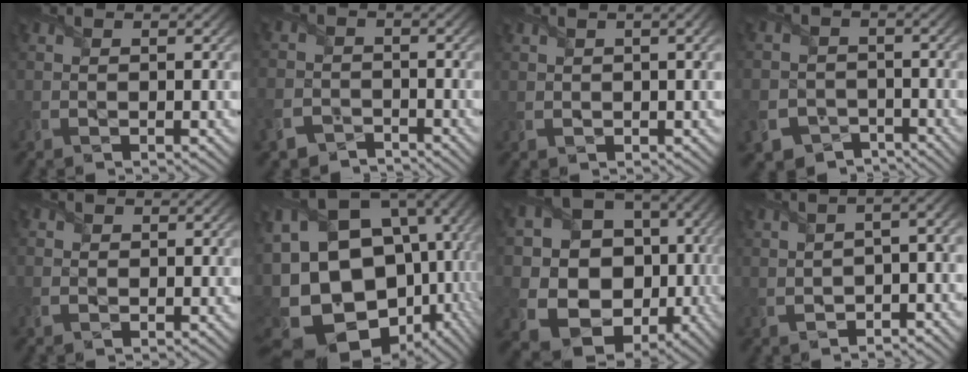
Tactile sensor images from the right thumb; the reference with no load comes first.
{"total": 4.4, "force": [-3.4, 2.5, 1.2], "torque": [-0.034, -0.009, -0.074]}
{"total": 2.3, "force": [0.6, 0.6, 2.2], "torque": [-0.039, 0.004, 0.013]}
{"total": 8.6, "force": [-4.6, 6.9, 1.8], "torque": [-0.071, -0.041, -0.093]}
{"total": 1.2, "force": [0.4, 1.1, 0.3], "torque": [-0.011, -0.003, 0.006]}
{"total": 20.8, "force": [-1.0, 13.4, 15.9], "torque": [-0.320, -0.038, 0.030]}
{"total": 18.1, "force": [-1.1, 15.9, 8.6], "torque": [-0.196, -0.037, 0.003]}
{"total": 4.7, "force": [-1.4, 1.3, 4.3], "torque": [-0.064, -0.002, -0.020]}